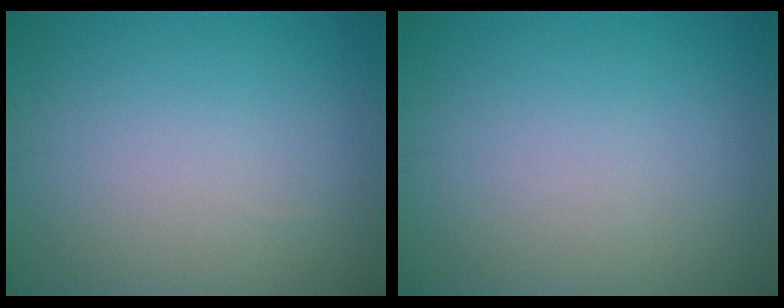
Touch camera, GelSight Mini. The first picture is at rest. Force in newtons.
{"total": 0.0}